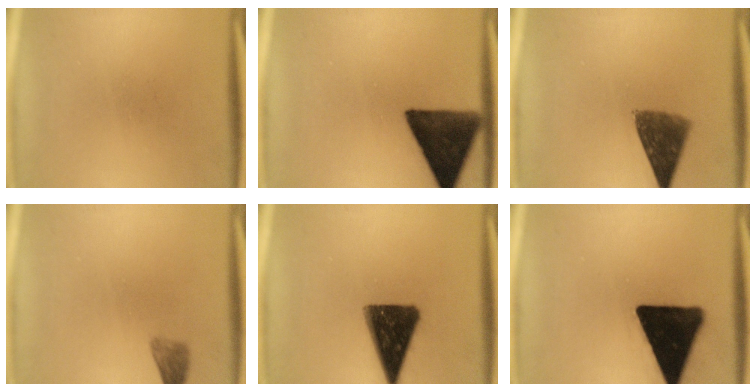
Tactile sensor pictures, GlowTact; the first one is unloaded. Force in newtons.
{"total": 14.2}
{"total": 8.2}
{"total": 2.1}
{"total": 14.2}
{"total": 19.7}